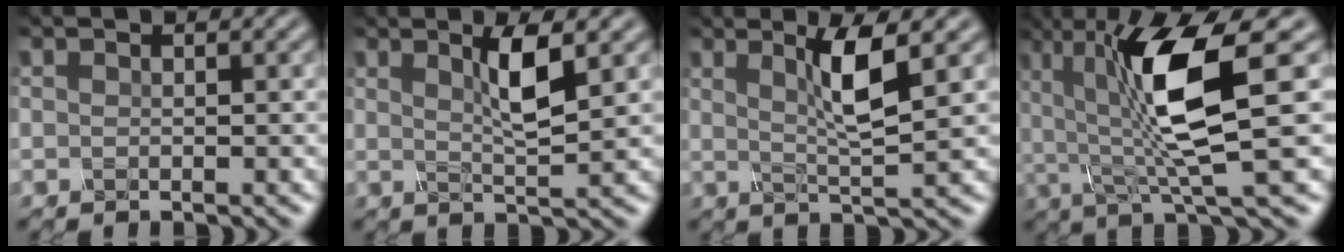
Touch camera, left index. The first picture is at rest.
{"total": 3.4, "force": [1.2, 0.6, 3.1], "torque": [-0.052, -0.005, 0.022]}
{"total": 4.0, "force": [1.2, 0.5, 3.8], "torque": [-0.068, -0.008, 0.026]}
{"total": 9.9, "force": [1.2, 2.2, 9.6], "torque": [-0.169, -0.004, 0.024]}